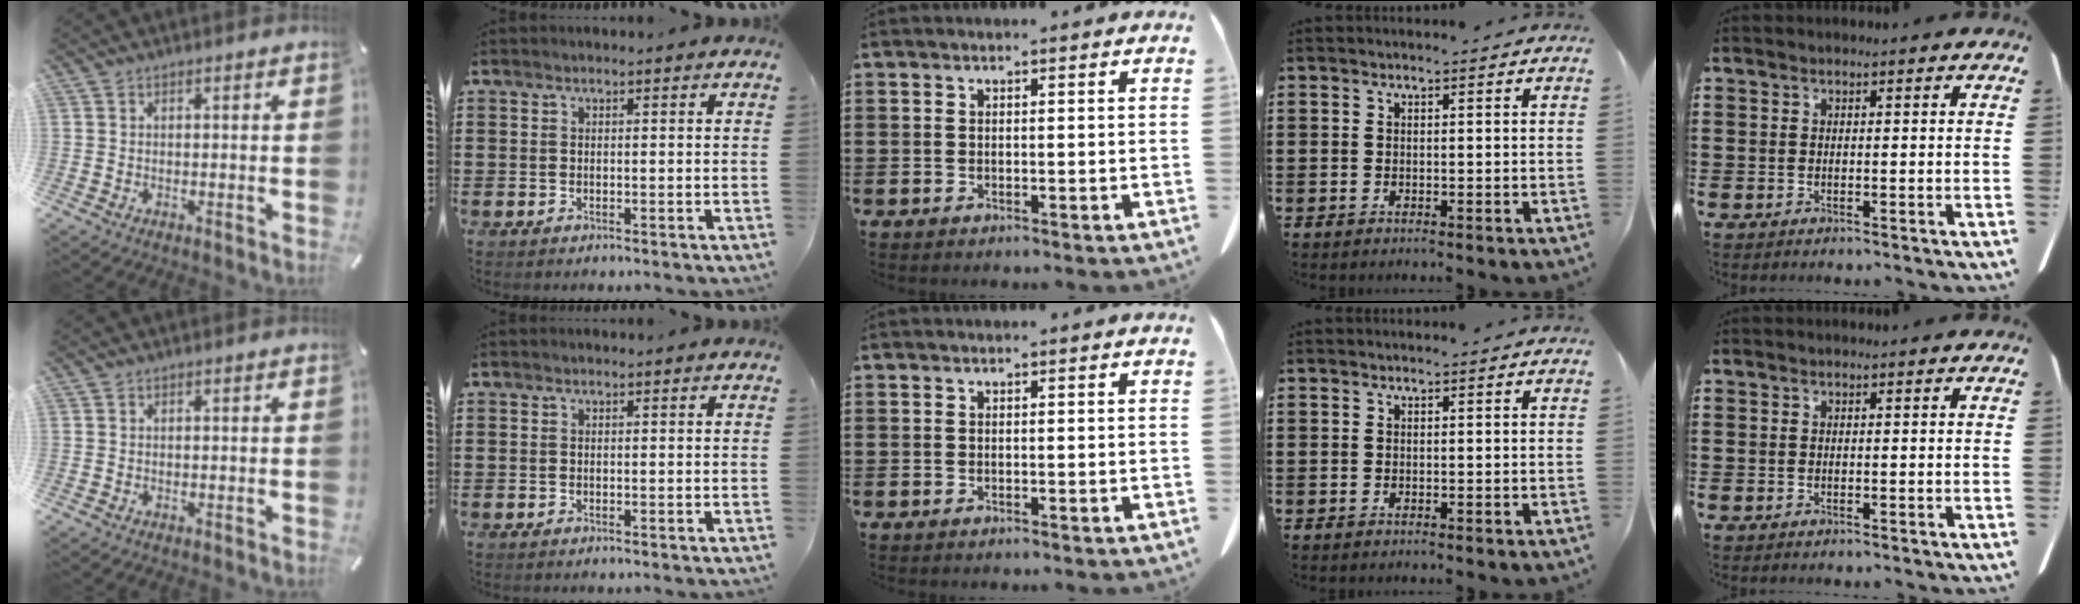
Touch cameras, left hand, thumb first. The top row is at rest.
{}